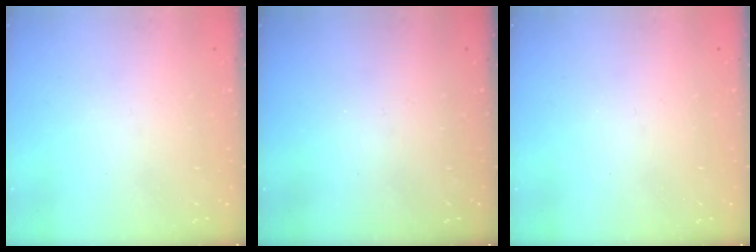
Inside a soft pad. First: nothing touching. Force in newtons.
{"total": 0.0}
{"total": 0.0}